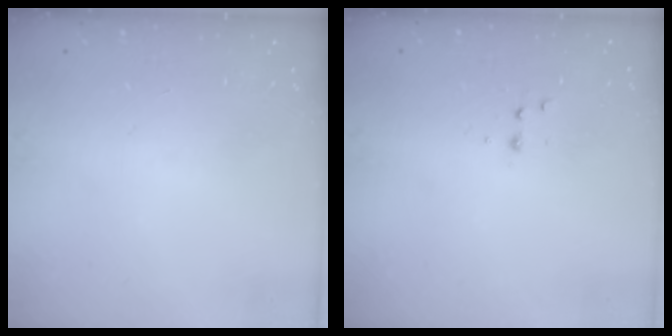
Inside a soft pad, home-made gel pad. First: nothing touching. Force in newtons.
{"total": 2.9, "press": 2.7, "slide": 1.1}